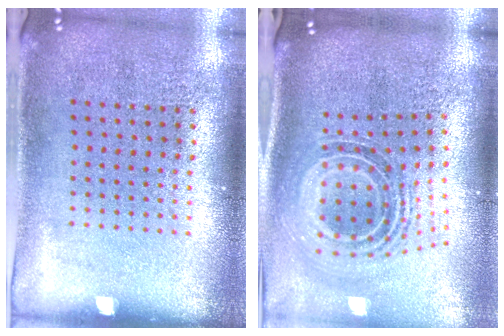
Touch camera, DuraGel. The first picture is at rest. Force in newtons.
{"total": 1.6, "press": 1.2, "slide": 1.0}